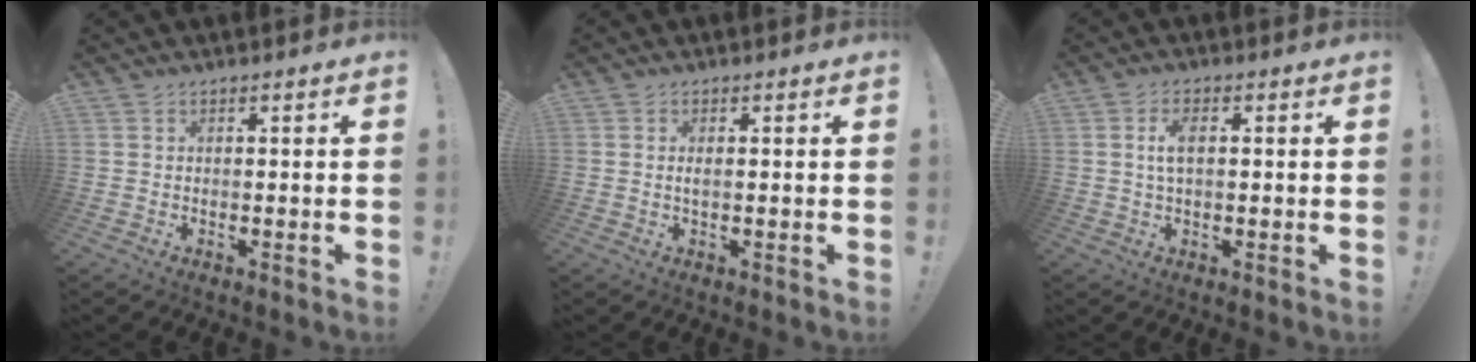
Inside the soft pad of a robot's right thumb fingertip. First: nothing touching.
{"total": 1.1, "force": [0.0, 0.1, 1.0], "torque": [-0.014, -0.003, -0.001]}
{"total": 4.8, "force": [0.7, 2.2, 4.2], "torque": [-0.065, 0.002, 0.010]}